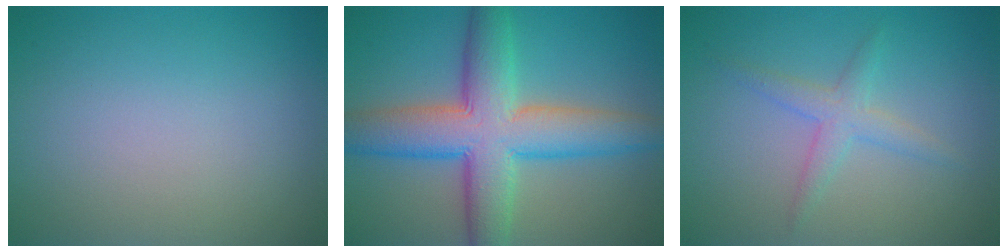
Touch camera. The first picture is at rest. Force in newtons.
{"total": 9.6, "press": 9.6, "slide": 0.3}
{"total": 2.2, "press": 2.2, "slide": 0.1}